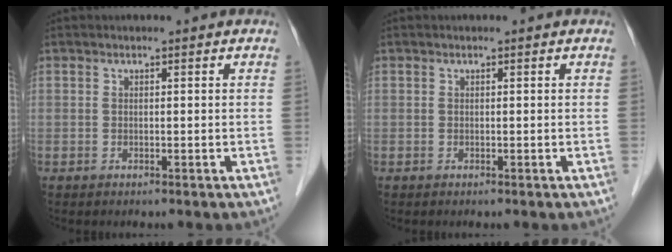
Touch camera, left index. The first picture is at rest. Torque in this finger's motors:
{"motor_torque": [0.00, 0.00, 0.00, 0.00]}